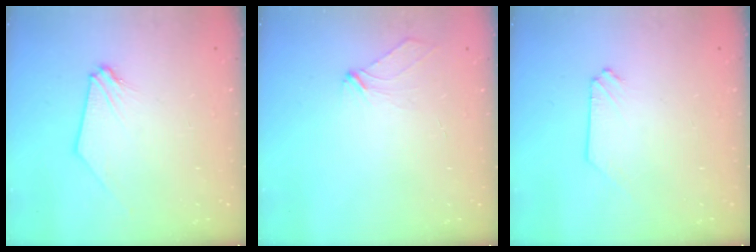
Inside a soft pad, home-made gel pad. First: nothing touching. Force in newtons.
{"total": 4.3, "press": 4.2, "slide": 0.9}
{"total": 0.0}